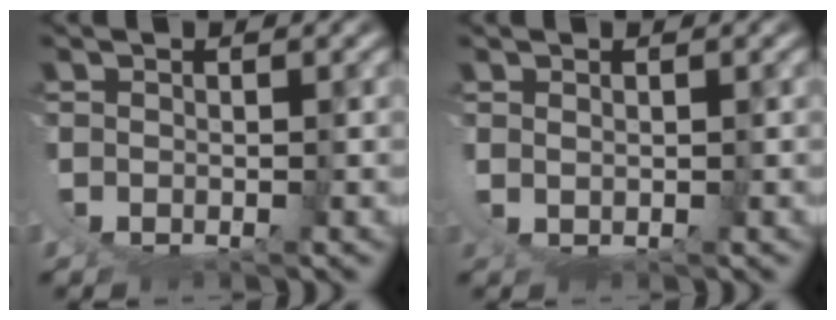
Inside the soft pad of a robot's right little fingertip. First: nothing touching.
{"total": 1.1, "force": [0.8, -0.3, 0.7], "torque": [-0.028, -0.011, 0.024]}